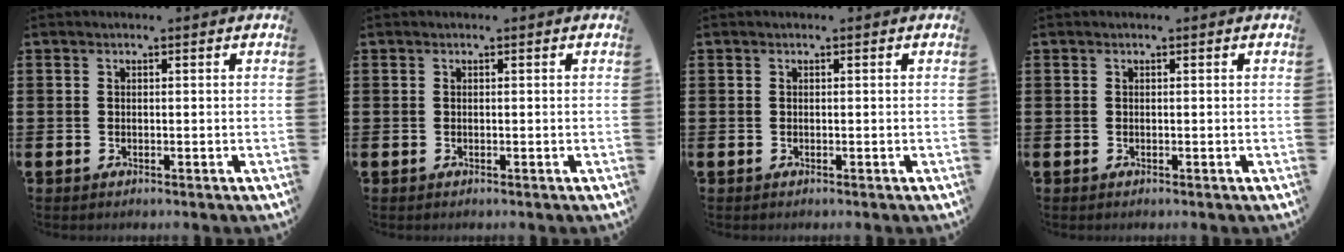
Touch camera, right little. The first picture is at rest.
{"total": 0.0}
{"total": 0.0}
{"total": 0.0}